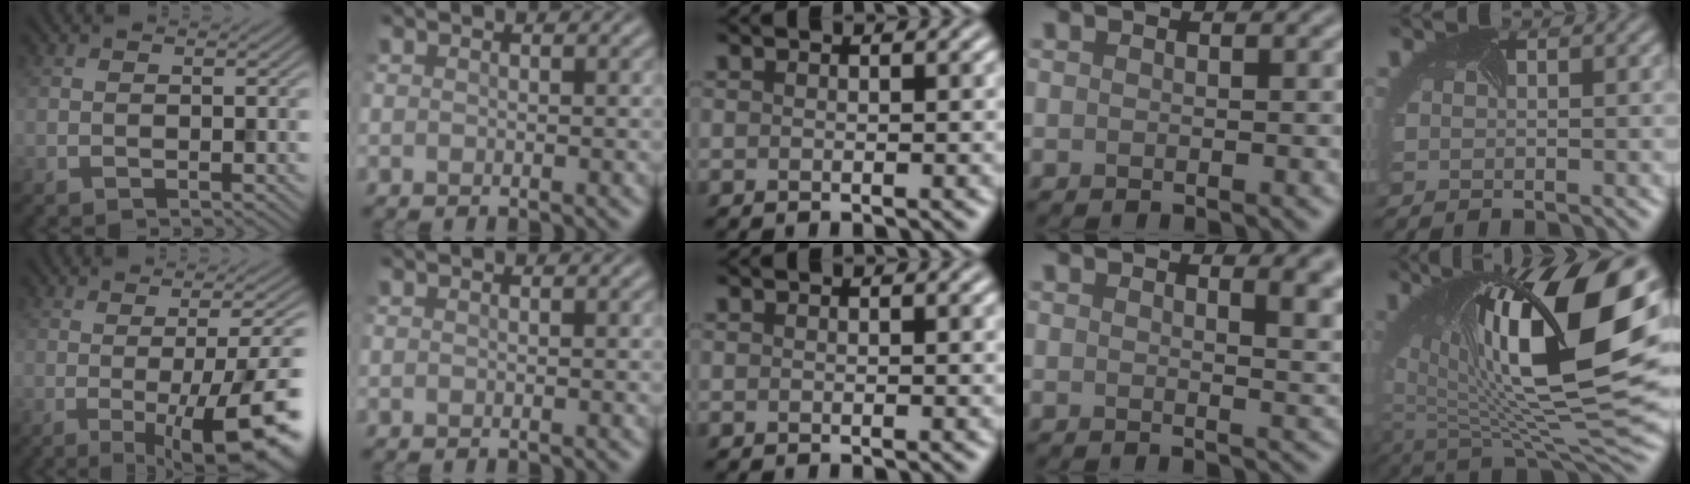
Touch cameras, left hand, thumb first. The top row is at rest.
{"thumb": {"total": 13.1, "force": [-3.2, 3.2, 12.3], "torque": [-0.136, 0.005, -0.048]}, "ring": {"total": 4.6, "force": [2.2, 1.9, 3.6], "torque": [-0.020, 0.004, 0.027]}, "little": {"total": 16.9, "force": [2.7, 7.4, 15.0], "torque": [-0.239, -0.012, 0.070]}}